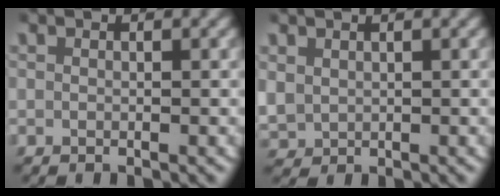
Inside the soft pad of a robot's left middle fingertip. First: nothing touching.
{"total": 2.4, "force": [0.8, 2.1, 0.9], "torque": [-0.032, -0.003, 0.022]}